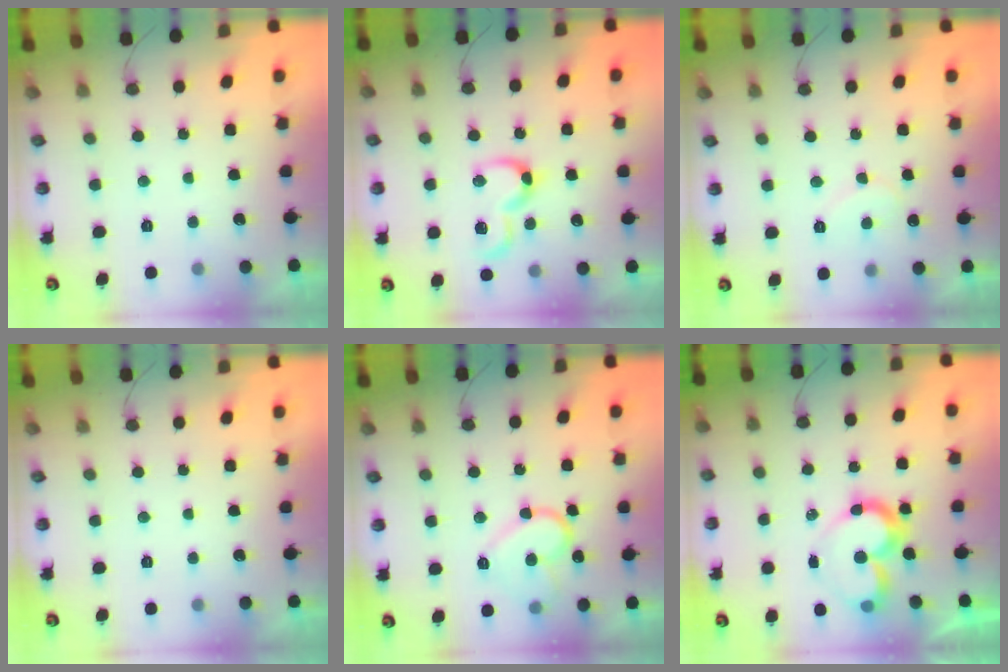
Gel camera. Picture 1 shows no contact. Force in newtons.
{"total": 9.6, "press": 9.6, "slide": 0.6}
{"total": 7.9, "press": 7.9, "slide": 0.5}
{"total": 0.0}
{"total": 14.2, "press": 14.2, "slide": 1.3}
{"total": 10.9, "press": 10.9, "slide": 1.0}